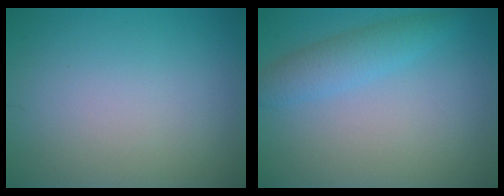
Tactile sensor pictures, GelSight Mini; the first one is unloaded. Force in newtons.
{"total": 2.7, "press": 2.7, "slide": 0.1}